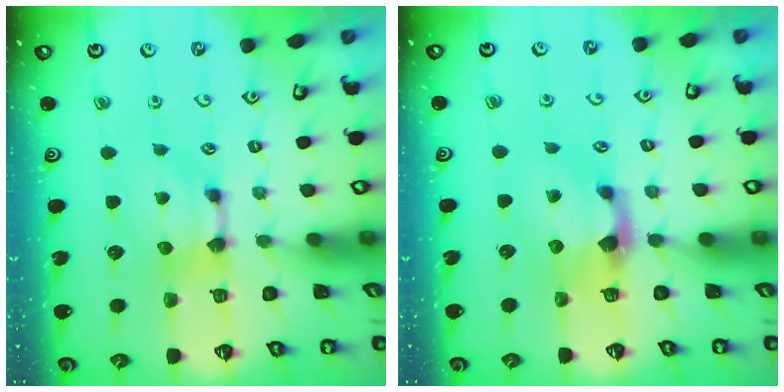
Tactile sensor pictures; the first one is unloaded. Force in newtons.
{"total": 1.2, "press": 0.9, "slide": 0.9}